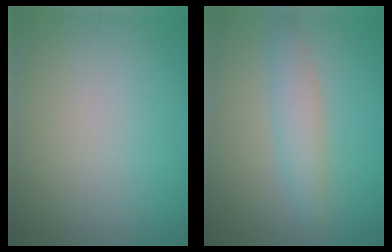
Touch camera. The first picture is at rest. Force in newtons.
{"total": 2.7, "press": 2.7, "slide": 0.0}